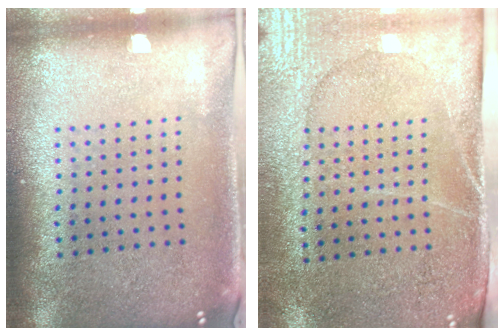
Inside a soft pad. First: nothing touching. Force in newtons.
{"total": 2.9, "press": 2.5, "slide": 1.4}